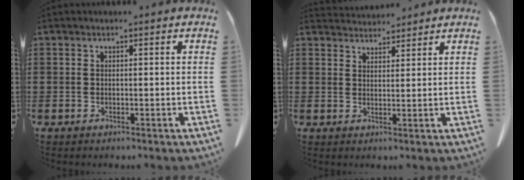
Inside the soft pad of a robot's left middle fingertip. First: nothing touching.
{"total": 3.4, "force": [3.3, 0.5, 0.1], "torque": [-0.003, -0.013, 0.061]}